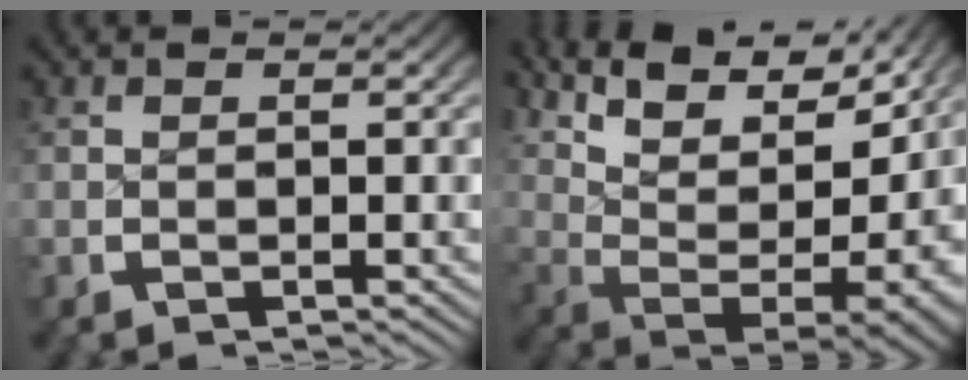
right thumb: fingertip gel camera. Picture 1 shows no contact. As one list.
[{"total": 16.0, "force": [4.2, 9.3, 12.3], "torque": [-0.229, -0.029, 0.078]}]